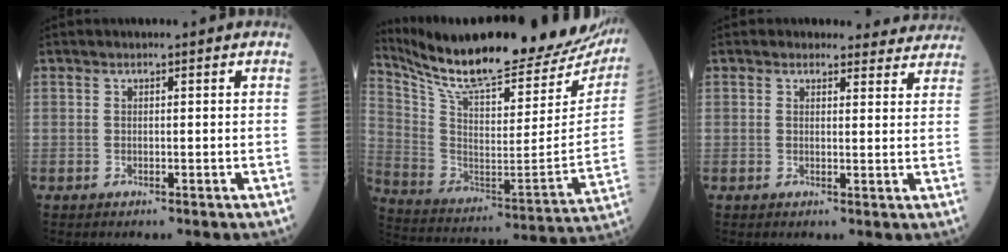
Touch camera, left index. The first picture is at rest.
{"total": 32.6, "force": [28.8, 5.9, 14.0], "torque": [-0.253, -0.085, 0.403]}
{"total": 7.1, "force": [6.6, 2.6, -0.2], "torque": [0.041, -0.003, 0.044]}